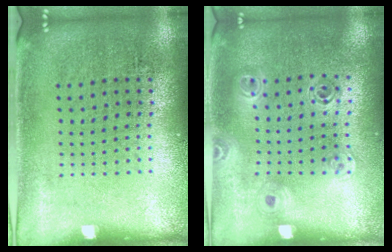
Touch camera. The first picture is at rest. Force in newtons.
{"total": 1.2, "press": 1.2, "slide": 0.3}